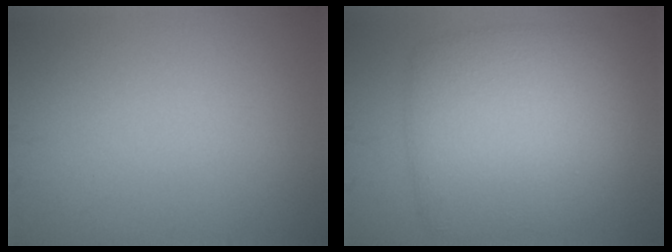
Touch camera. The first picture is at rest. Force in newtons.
{"total": 8.1, "press": 8.1, "slide": 0.4}